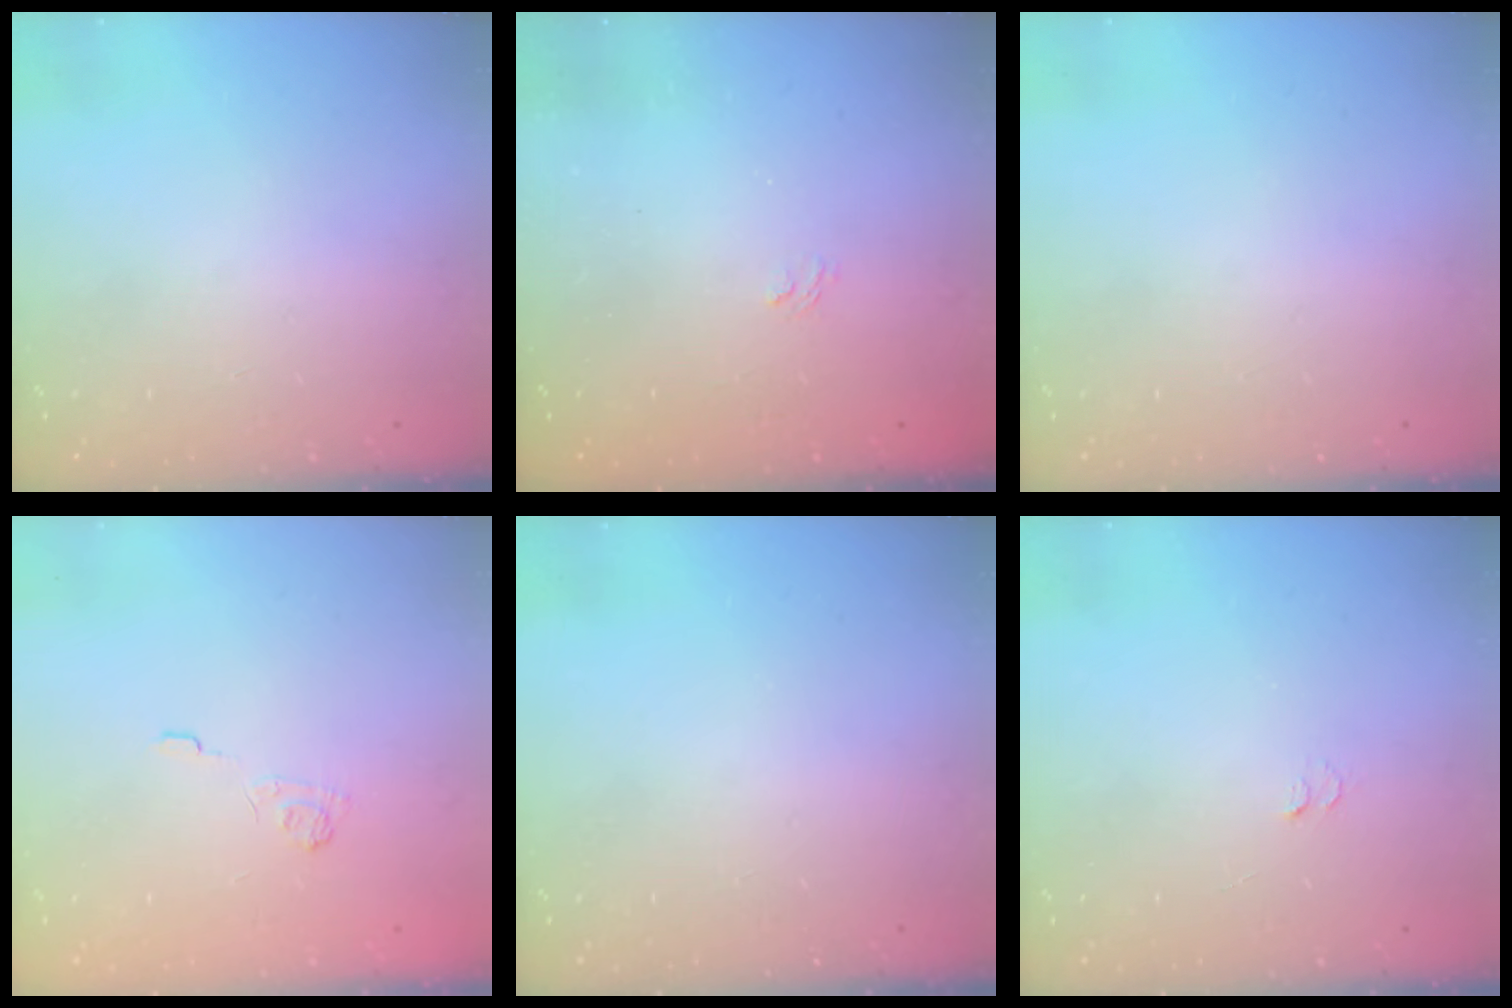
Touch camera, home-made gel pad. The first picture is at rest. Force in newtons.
{"total": 1.1, "press": 0.1, "slide": 1.1}
{"total": 0.0}
{"total": 2.5, "press": 2.1, "slide": 1.3}
{"total": 0.0}
{"total": 2.9, "press": 2.9, "slide": 0.3}